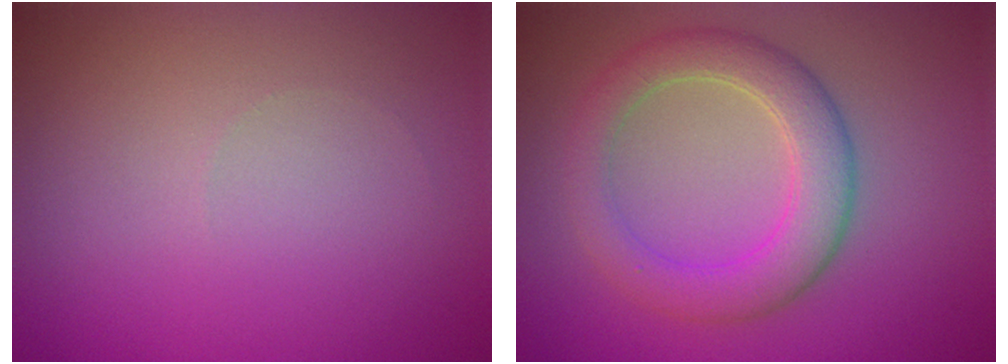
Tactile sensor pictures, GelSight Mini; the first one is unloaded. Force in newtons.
{"total": 4.8, "press": 4.8, "slide": 0.3}